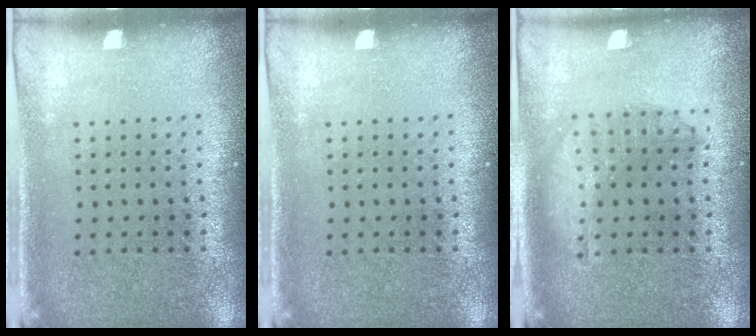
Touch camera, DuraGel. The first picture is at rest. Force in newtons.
{"total": 0.0}
{"total": 1.4, "press": 1.4, "slide": 0.4}